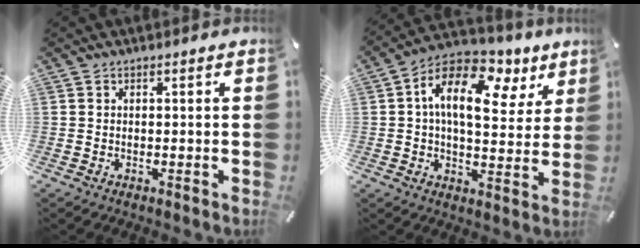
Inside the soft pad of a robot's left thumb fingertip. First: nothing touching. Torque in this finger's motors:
{"motor_torque": [0.71, 1.24, 1.91, -0.87, 0.42]}